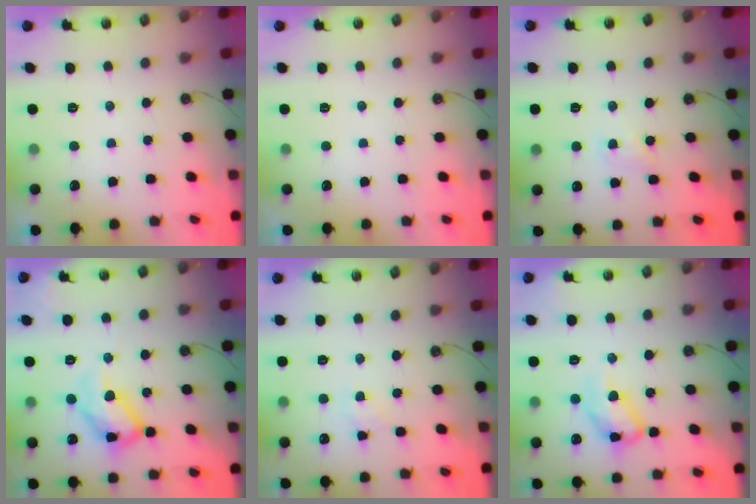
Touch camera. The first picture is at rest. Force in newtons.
{"total": 0.0}
{"total": 5.4, "press": 5.4, "slide": 0.6}
{"total": 15.7, "press": 15.7, "slide": 0.7}
{"total": 1.4, "press": 1.4, "slide": 0.2}
{"total": 12.5, "press": 12.5, "slide": 0.5}